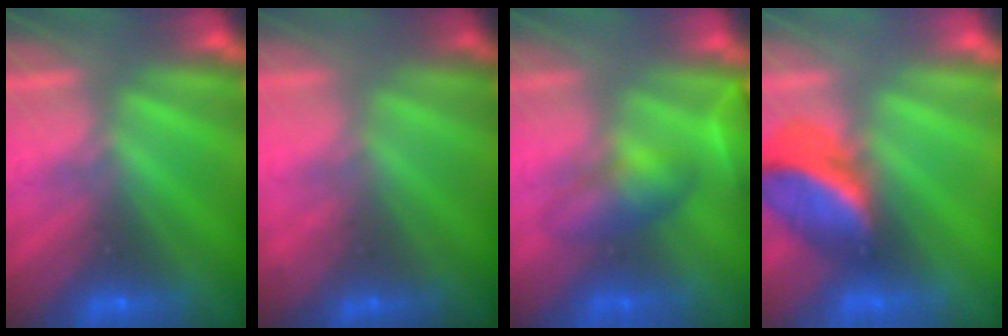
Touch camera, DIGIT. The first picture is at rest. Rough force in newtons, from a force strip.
{"total": 1.8}
{"total": 4.7}
{"total": 2.6}